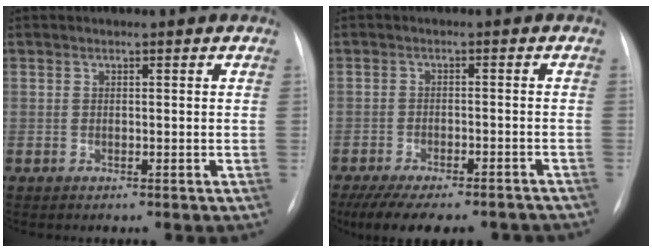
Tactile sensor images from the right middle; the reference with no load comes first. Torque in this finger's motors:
{"motor_torque": [1.11, -1.03, 0.21, 0.10]}